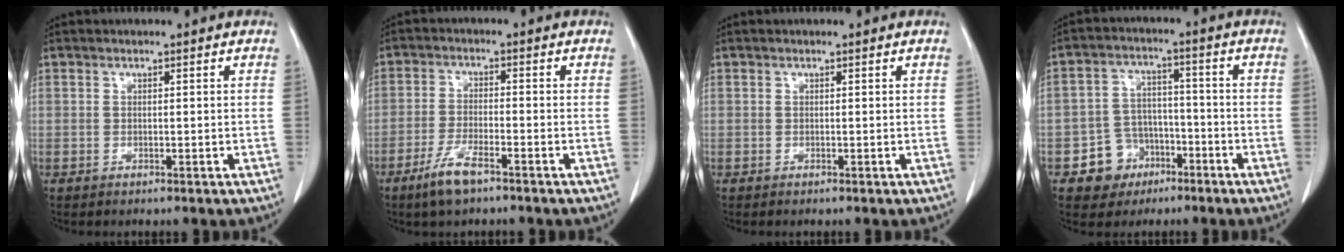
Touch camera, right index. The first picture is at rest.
{"total": 5.7, "force": [-3.9, 1.2, 4.0], "torque": [-0.086, -0.006, -0.072]}
{"total": 0.0}
{"total": 7.3, "force": [-3.7, 6.1, 1.3], "torque": [-0.018, 0.016, -0.053]}